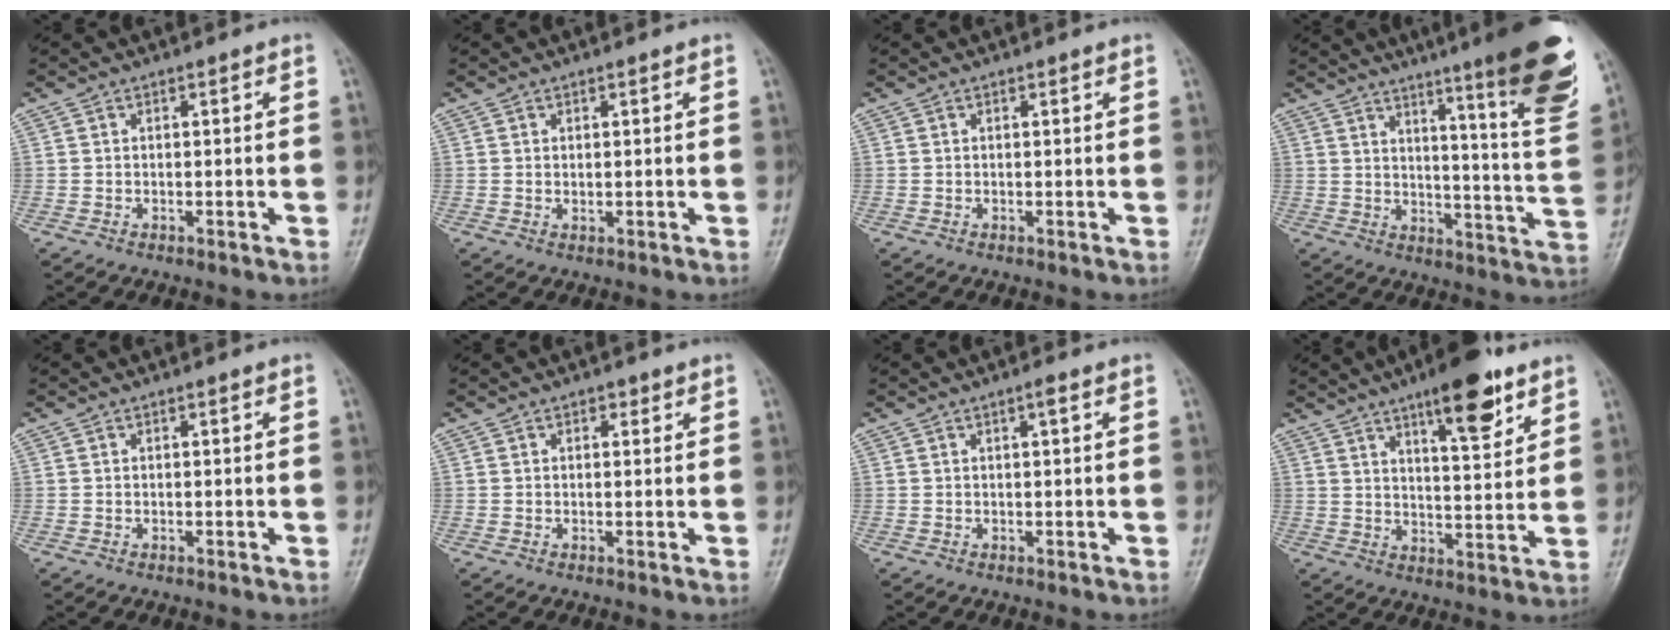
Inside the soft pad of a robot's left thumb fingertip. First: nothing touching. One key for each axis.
{"total": 0.8, "fx": 0.3, "fy": 0.3, "fz": 0.6, "tx": -0.010, "ty": -0.004, "tz": 0.008}
{"total": 0.0}
{"total": 22.4, "fx": 14.3, "fy": 2.2, "fz": 17.1, "tx": -0.209, "ty": -0.080, "tz": 0.190}
{"total": 0.0}
{"total": 1.3, "fx": 0.8, "fy": 0.8, "fz": 0.7, "tx": -0.001, "ty": -0.002, "tz": 0.008}
{"total": 1.2, "fx": 0.5, "fy": 0.1, "fz": 1.1, "tx": -0.019, "ty": 0.001, "tz": 0.008}
{"total": 12.7, "fx": 7.8, "fy": 3.8, "fz": 9.3, "tx": -0.113, "ty": -0.044, "tz": 0.117}